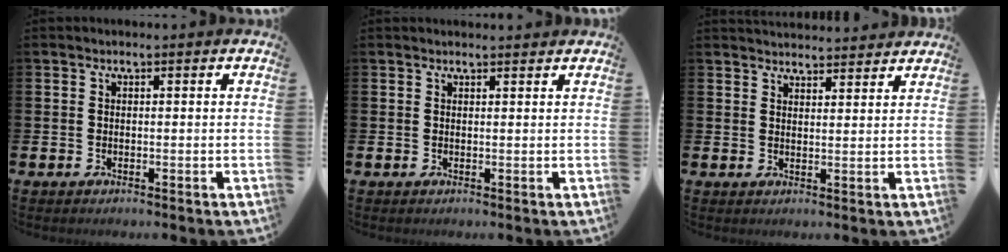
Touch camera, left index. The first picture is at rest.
{"total": 0.9, "force": [0.9, 0.0, 0.1], "torque": [0.008, -0.003, 0.013]}
{"total": 3.3, "force": [3.3, 0.4, -0.1], "torque": [0.006, -0.022, 0.057]}